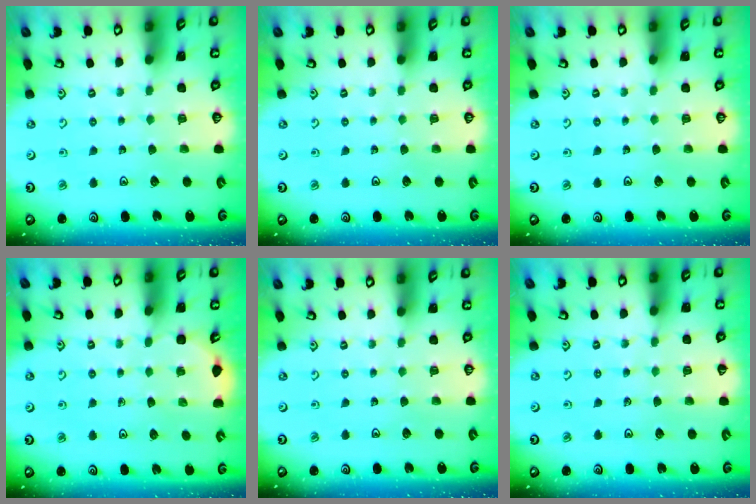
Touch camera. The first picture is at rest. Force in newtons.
{"total": 0.0}
{"total": 0.0}
{"total": 2.2, "press": 2.0, "slide": 1.1}
{"total": 0.0}
{"total": 2.5, "press": 2.5, "slide": 0.4}